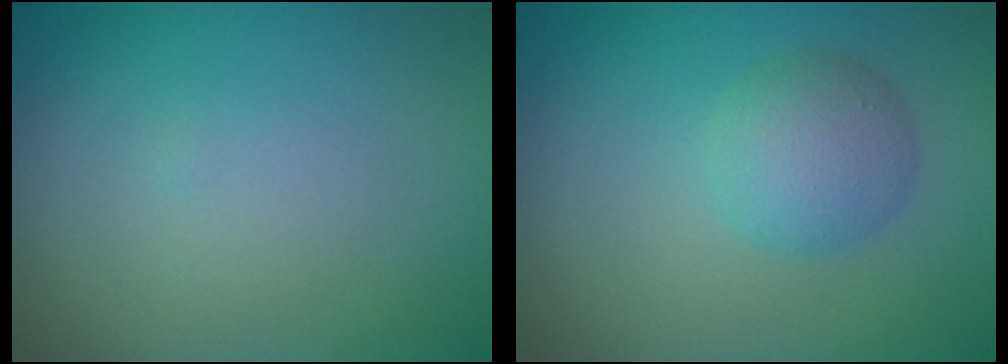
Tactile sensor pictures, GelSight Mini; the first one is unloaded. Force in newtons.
{"total": 3.0, "press": 3.0, "slide": 0.0}